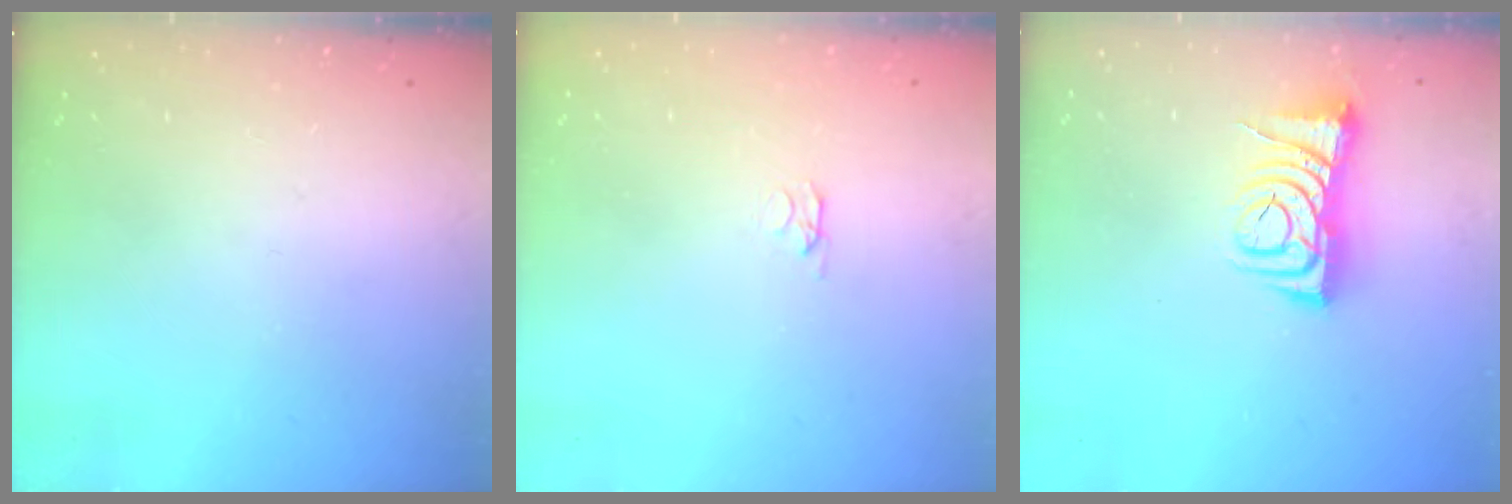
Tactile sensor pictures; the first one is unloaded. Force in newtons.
{"total": 2.1, "press": 2.0, "slide": 0.3}
{"total": 6.8, "press": 6.7, "slide": 1.0}